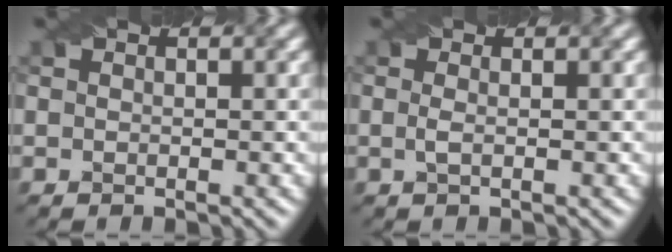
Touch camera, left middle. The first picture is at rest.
{"total": 0.8, "force": [0.0, 0.2, 0.8], "torque": [-0.020, 0.001, -0.001]}